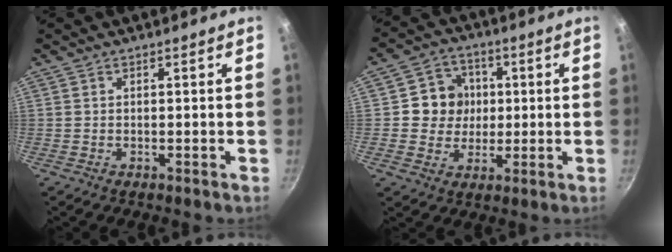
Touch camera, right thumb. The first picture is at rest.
{"total": 8.9, "force": [1.0, 8.3, 2.9], "torque": [-0.007, 0.006, 0.007]}